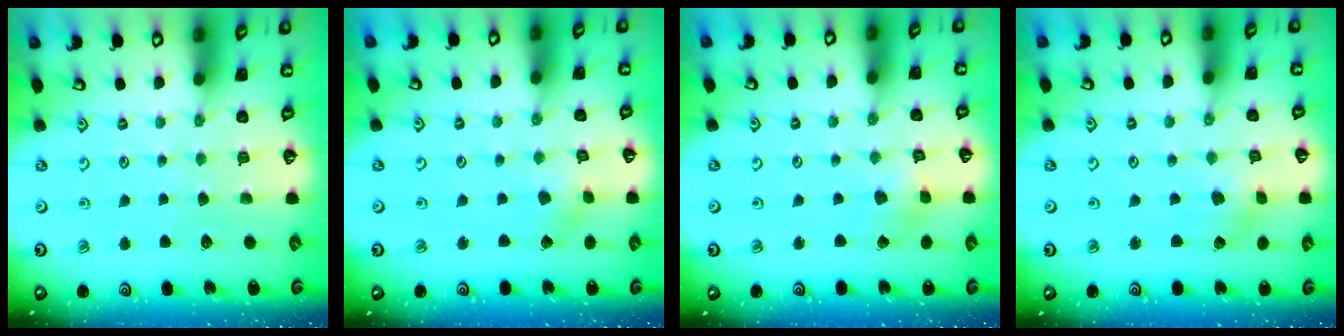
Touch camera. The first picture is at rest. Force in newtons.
{"total": 2.4, "press": 2.4, "slide": 0.3}
{"total": 2.6, "press": 2.5, "slide": 0.3}
{"total": 2.6, "press": 2.6, "slide": 0.5}